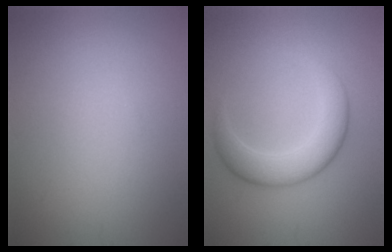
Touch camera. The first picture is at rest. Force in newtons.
{"total": 4.6, "press": 4.6, "slide": 0.2}